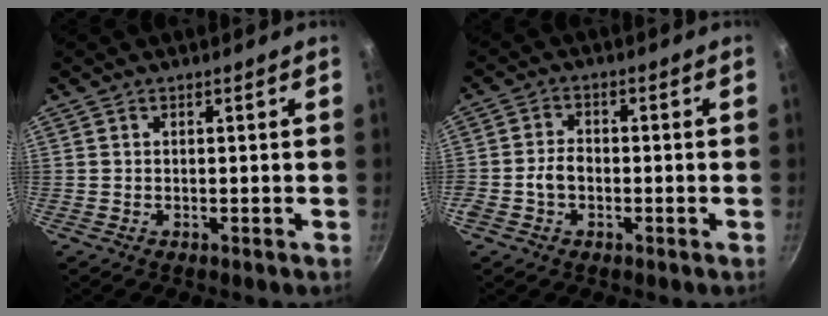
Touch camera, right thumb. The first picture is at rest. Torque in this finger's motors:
{"motor_torque": [0.64, 0.63, 0.79, -0.11, 0.05]}